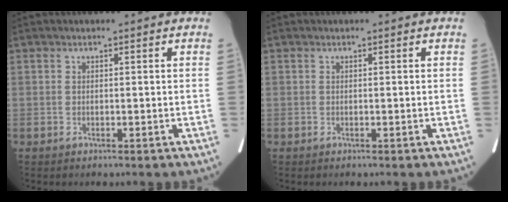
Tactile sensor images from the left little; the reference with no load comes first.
{"total": 0.0}